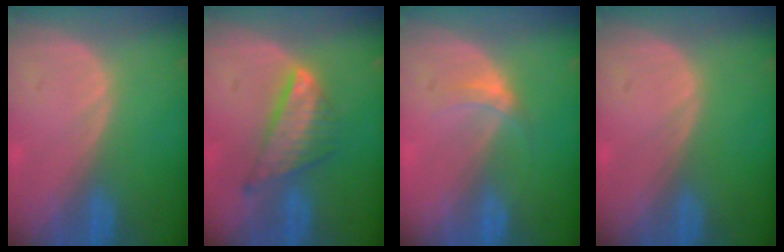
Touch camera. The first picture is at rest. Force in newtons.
{"total": 7.4, "press": 6.5, "slide": 3.6}
{"total": 2.6, "press": 2.2, "slide": 1.4}
{"total": 0.0}